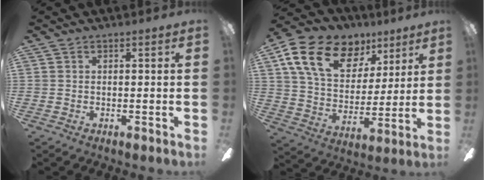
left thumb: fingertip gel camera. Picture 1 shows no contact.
{"total": 19.6, "force": [10.6, 12.4, 11.0], "torque": [-0.195, -0.037, 0.197]}